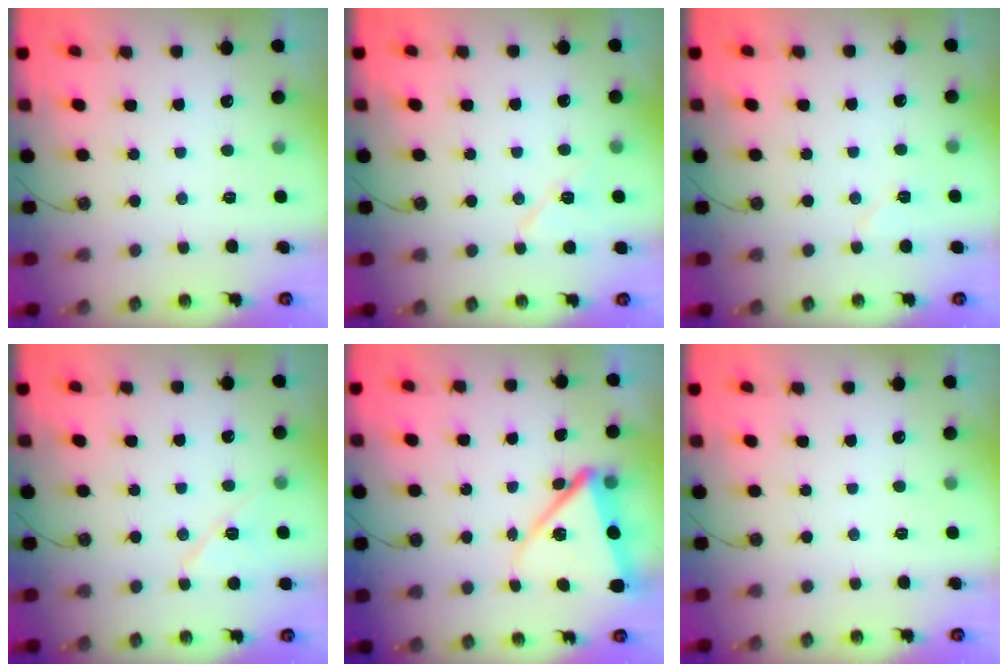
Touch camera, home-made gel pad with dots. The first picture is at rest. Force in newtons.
{"total": 7.5, "press": 7.3, "slide": 1.6}
{"total": 5.8, "press": 5.2, "slide": 2.6}
{"total": 8.5, "press": 8.4, "slide": 1.1}
{"total": 12.2, "press": 12.1, "slide": 1.6}
{"total": 0.0}